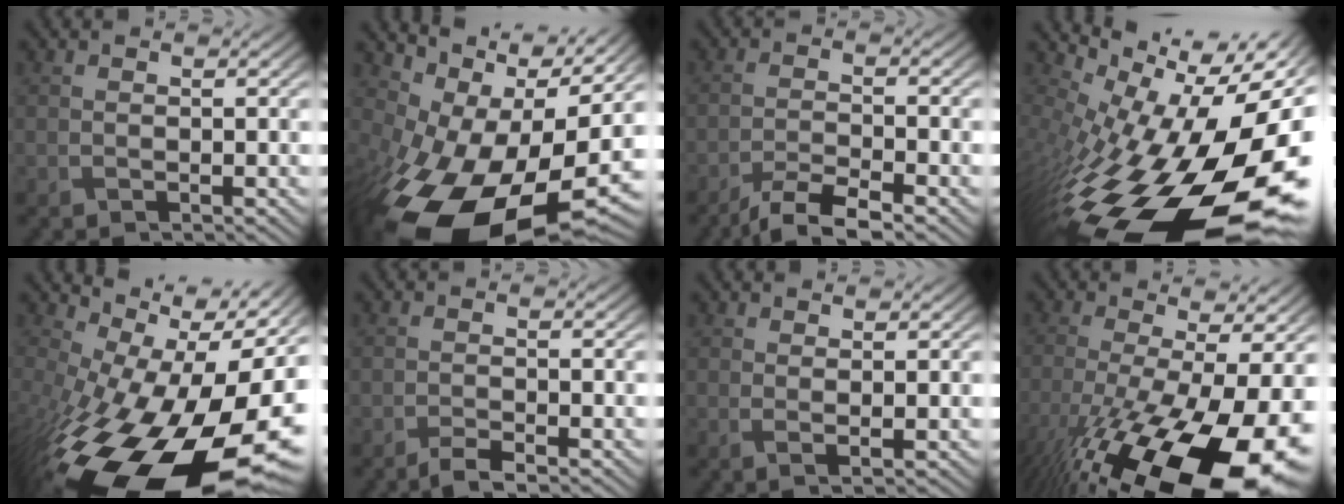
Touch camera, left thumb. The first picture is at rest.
{"total": 15.4, "force": [-3.6, 8.1, 12.5], "torque": [-0.219, -0.021, -0.047]}
{"total": 5.0, "force": [-3.9, 0.8, 2.9], "torque": [-0.055, -0.003, -0.078]}
{"total": 19.3, "force": [-6.0, 8.5, 16.2], "torque": [-0.274, -0.036, -0.095]}
{"total": 19.1, "force": [-5.8, 10.1, 15.1], "torque": [-0.265, -0.059, -0.082]}
{"total": 2.1, "force": [-1.7, 0.2, 1.2], "torque": [-0.020, 0.002, -0.039]}
{"total": 1.4, "force": [0.6, 0.2, 1.2], "torque": [-0.025, -0.003, 0.012]}
{"total": 19.5, "force": [-9.1, 7.0, 15.8], "torque": [-0.296, -0.063, -0.131]}